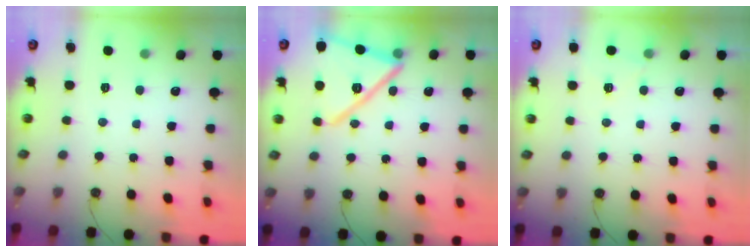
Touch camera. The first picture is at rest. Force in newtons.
{"total": 17.2, "press": 16.9, "slide": 2.8}
{"total": 4.0, "press": 3.9, "slide": 0.7}